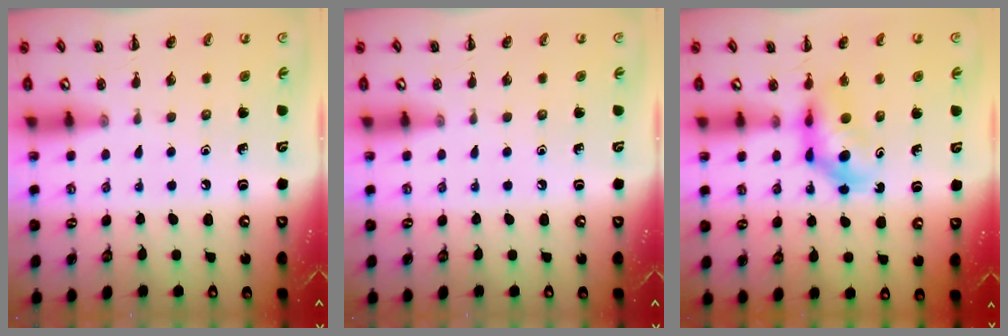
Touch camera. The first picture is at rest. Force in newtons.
{"total": 0.0}
{"total": 6.4, "press": 6.3, "slide": 1.1}